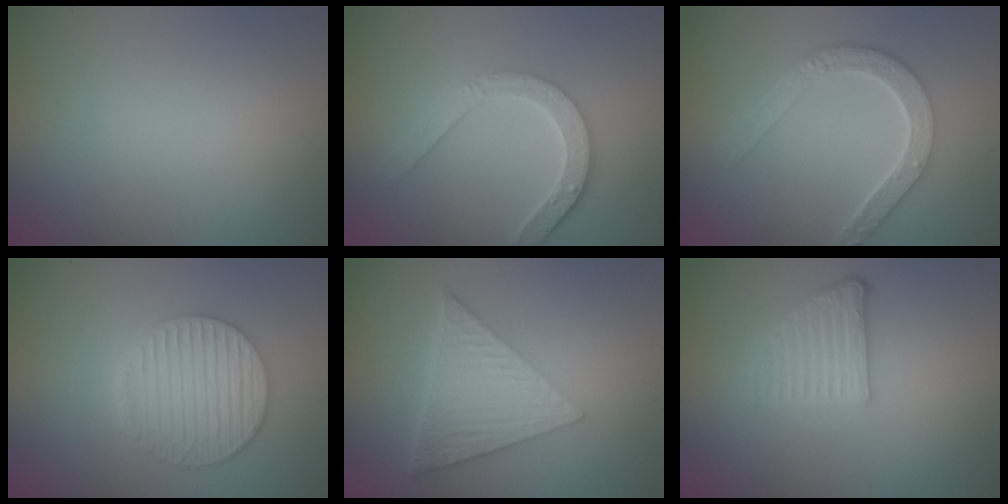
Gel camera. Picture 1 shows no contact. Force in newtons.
{"total": 4.6, "press": 3.5, "slide": 3.0}
{"total": 4.5, "press": 3.5, "slide": 2.7}
{"total": 4.1, "press": 3.8, "slide": 1.4}
{"total": 6.7, "press": 4.5, "slide": 5.0}
{"total": 3.3, "press": 2.5, "slide": 2.2}